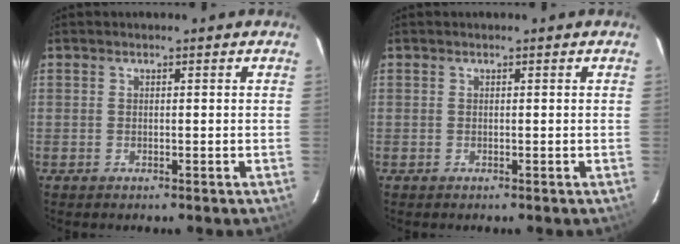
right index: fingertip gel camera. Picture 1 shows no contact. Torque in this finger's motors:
{"motor_torque": [0.00, 0.00, 0.00, 0.00]}